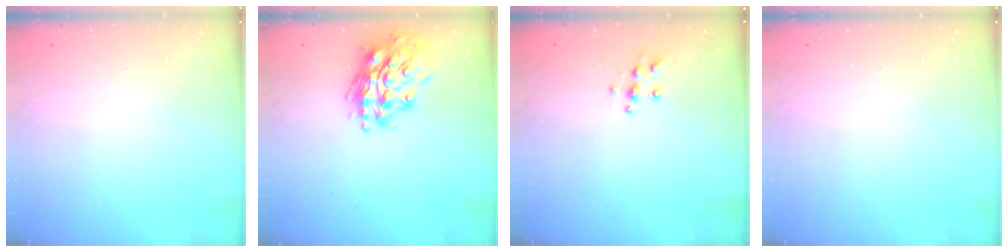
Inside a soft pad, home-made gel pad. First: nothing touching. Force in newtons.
{"total": 17.4, "press": 17.1, "slide": 2.7}
{"total": 6.4, "press": 6.4, "slide": 0.6}
{"total": 0.0}